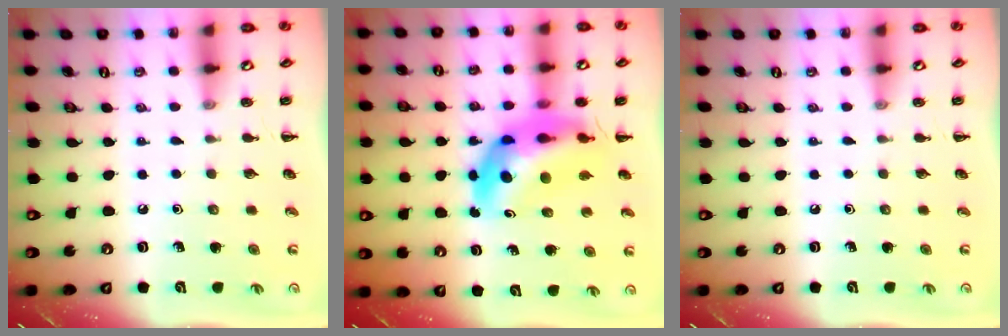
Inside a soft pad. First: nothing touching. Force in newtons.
{"total": 13.4, "press": 12.8, "slide": 3.9}
{"total": 0.0}